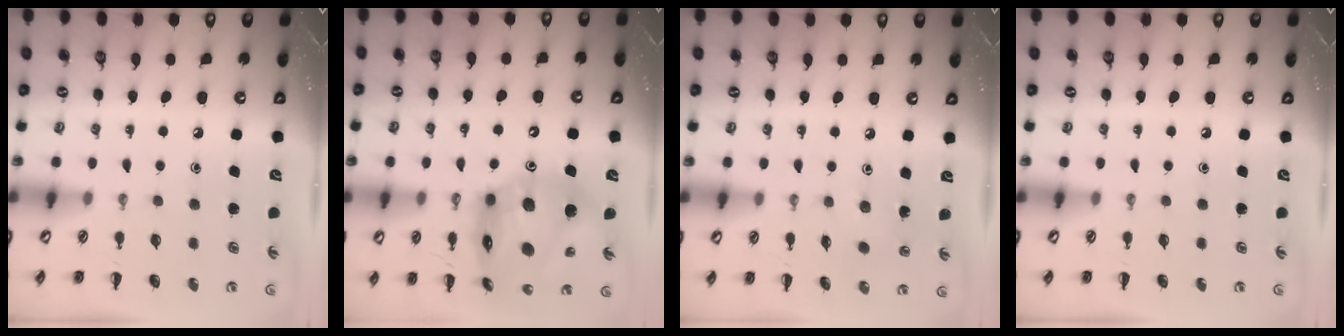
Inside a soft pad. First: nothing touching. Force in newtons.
{"total": 18.2, "press": 17.4, "slide": 5.2}
{"total": 2.8, "press": 2.7, "slide": 0.9}
{"total": 0.0}